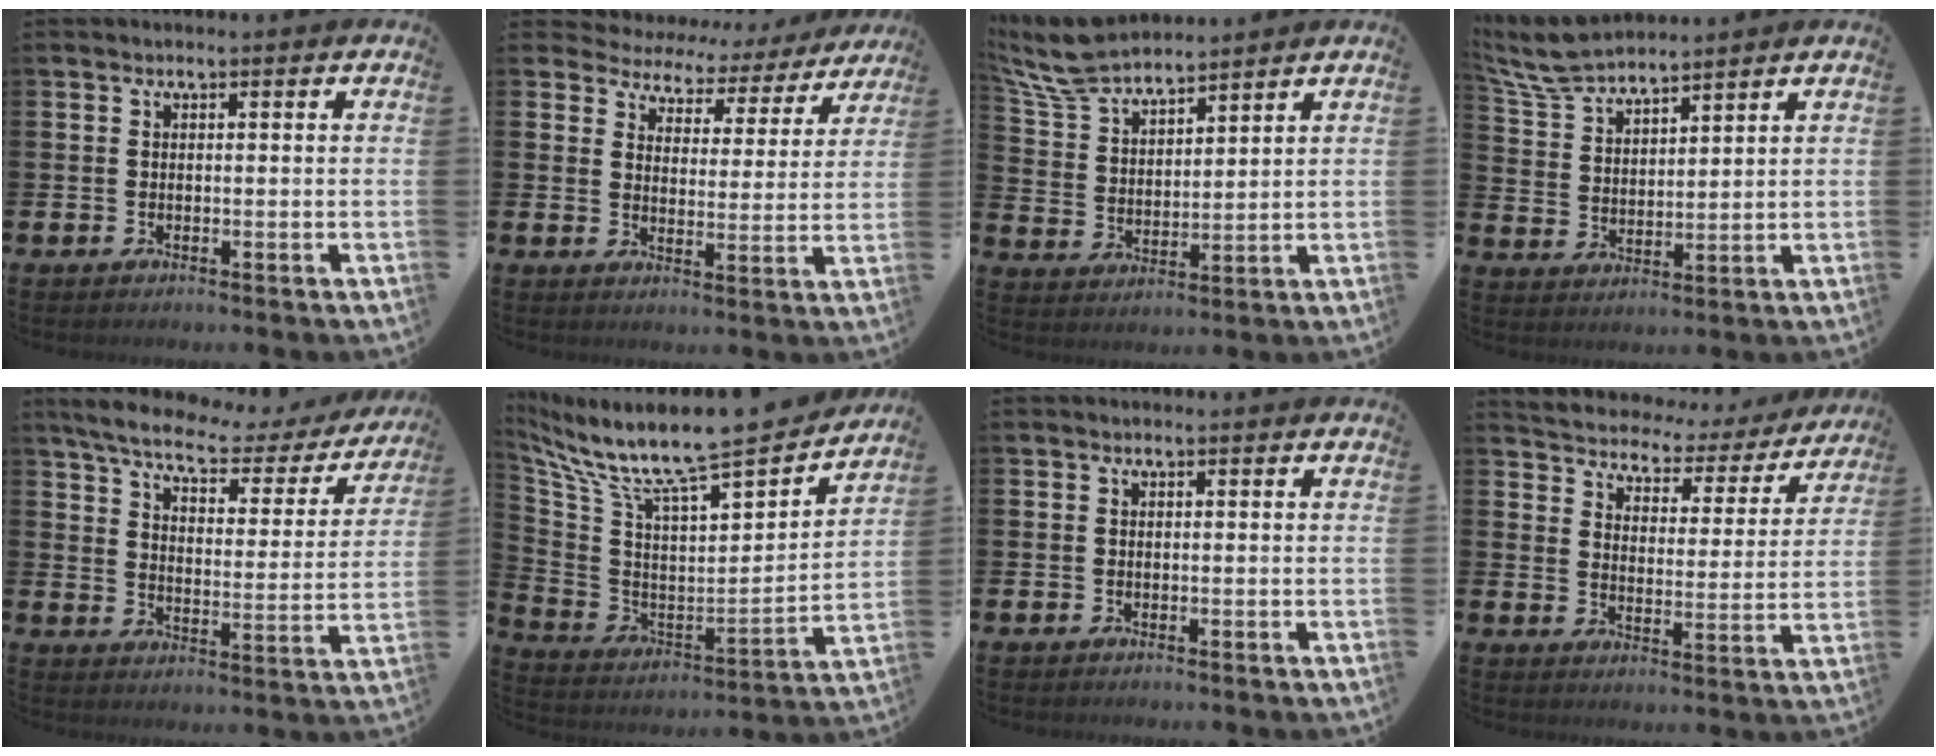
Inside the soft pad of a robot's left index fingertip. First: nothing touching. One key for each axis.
{"total": 4.9, "fx": 4.5, "fy": 2.1, "fz": 0.0, "tx": -0.023, "ty": -0.041, "tz": 0.071}
{"total": 8.1, "fx": 7.6, "fy": 1.6, "fz": 2.3, "tx": -0.082, "ty": -0.035, "tz": 0.139}
{"total": 7.2, "fx": 6.8, "fy": 1.2, "fz": 1.9, "tx": -0.069, "ty": -0.026, "tz": 0.126}
{"total": 6.7, "fx": 5.4, "fy": 1.8, "fz": 3.5, "tx": -0.085, "ty": -0.035, "tz": 0.084}
{"total": 10.2, "fx": 8.8, "fy": 1.2, "fz": 5.0, "tx": -0.134, "ty": -0.076, "tz": 0.143}
{"total": 0.0}
{"total": 4.1, "fx": 3.8, "fy": 1.4, "fz": 0.2, "tx": -0.031, "ty": -0.037, "tz": 0.058}